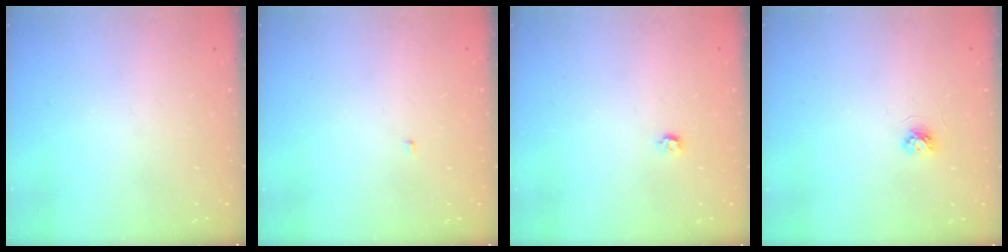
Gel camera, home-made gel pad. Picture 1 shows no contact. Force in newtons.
{"total": 1.4, "press": 1.3, "slide": 0.1}
{"total": 3.5, "press": 3.5, "slide": 0.5}
{"total": 3.8, "press": 3.7, "slide": 0.5}